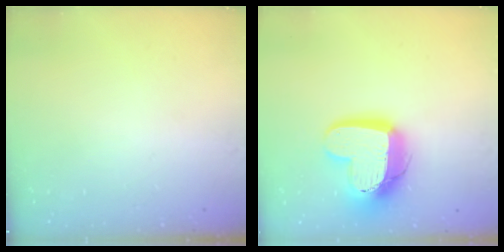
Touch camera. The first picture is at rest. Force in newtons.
{"total": 16.6, "press": 16.6, "slide": 1.3}